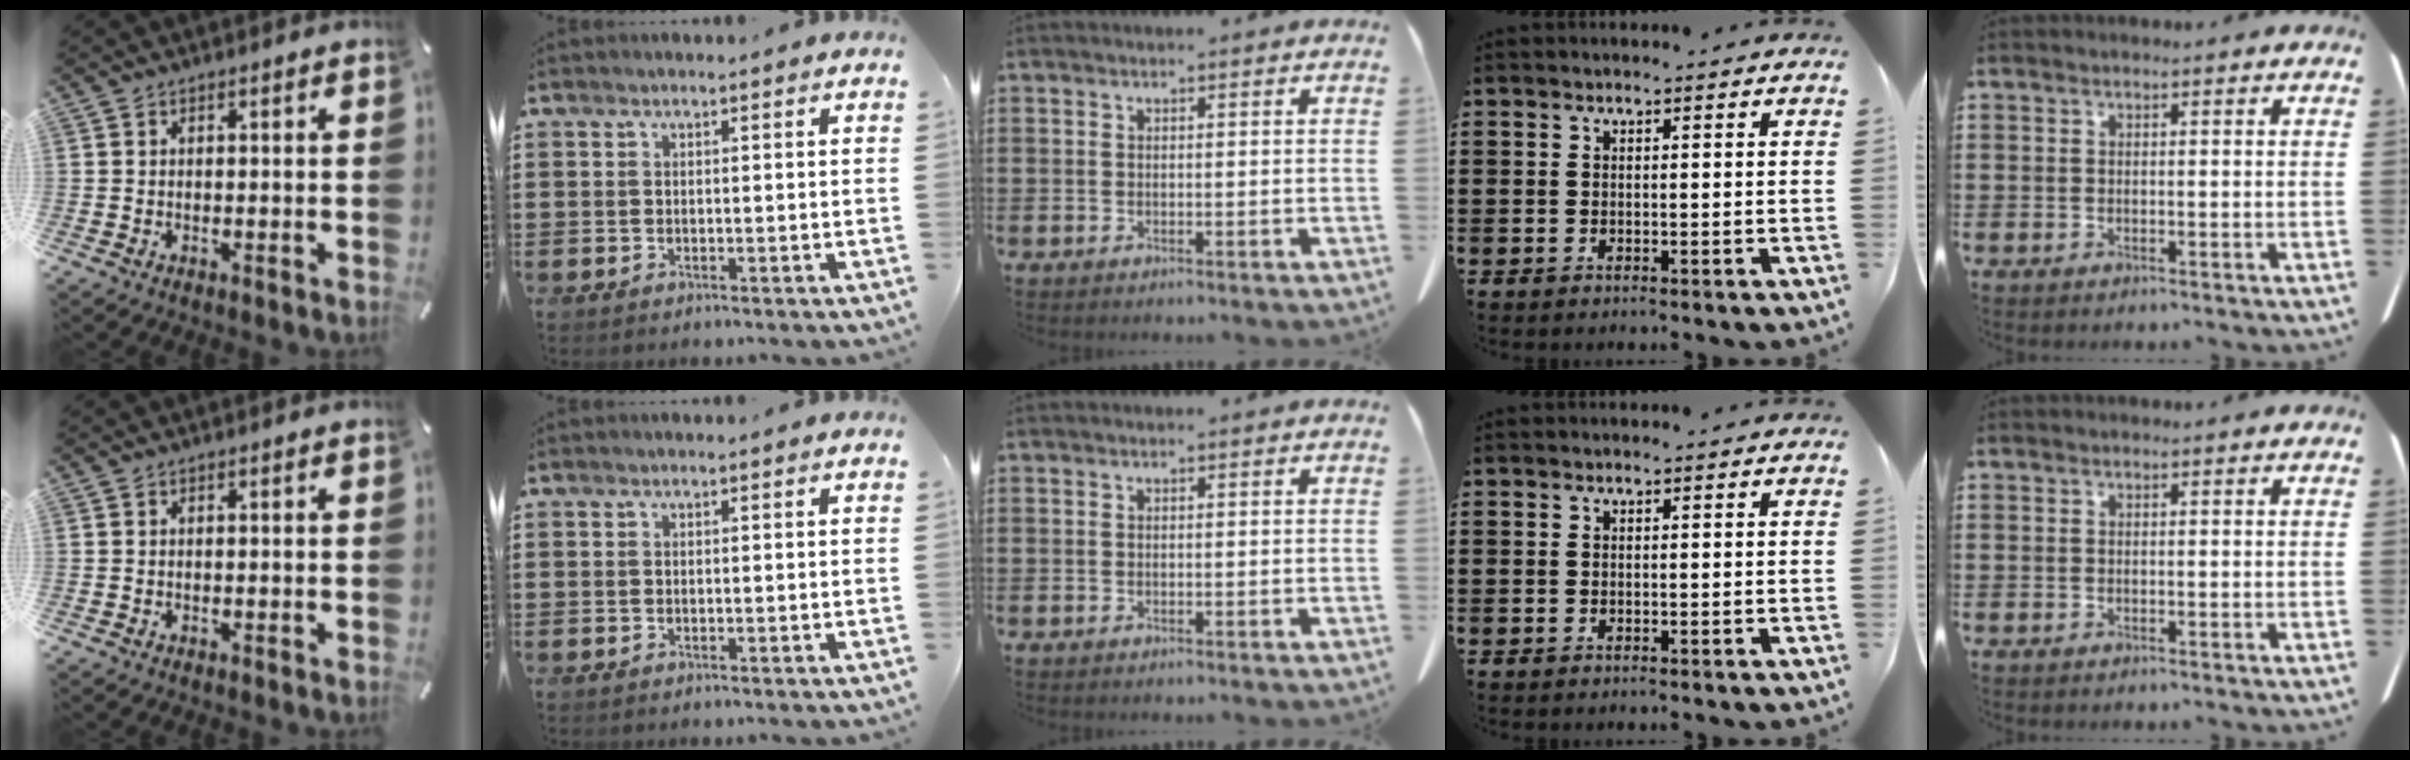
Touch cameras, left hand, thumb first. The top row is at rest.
{}